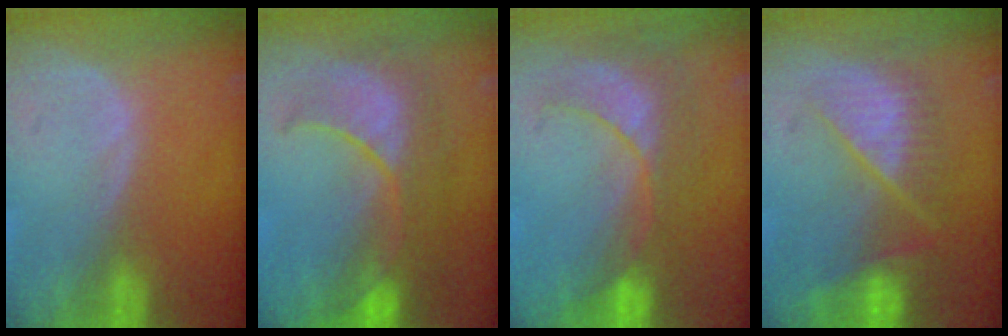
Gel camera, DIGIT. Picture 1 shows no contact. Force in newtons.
{"total": 10.2, "press": 9.1, "slide": 4.5}
{"total": 8.5, "press": 7.9, "slide": 3.3}
{"total": 9.8, "press": 8.3, "slide": 5.2}